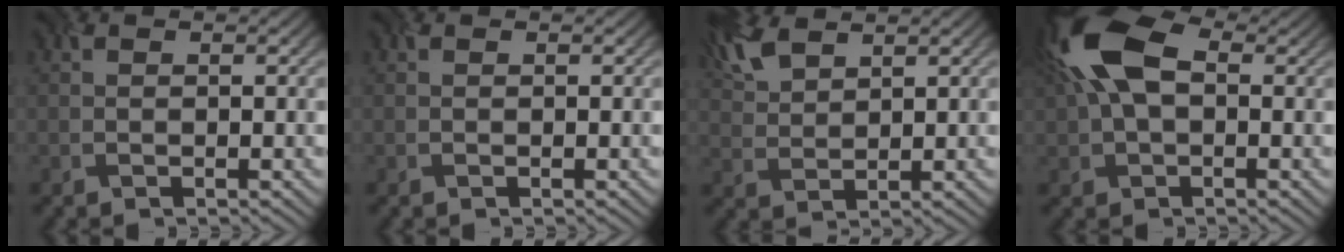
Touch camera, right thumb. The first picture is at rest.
{"total": 0.0}
{"total": 5.3, "force": [3.6, 2.2, 3.2], "torque": [-0.087, 0.011, 0.074]}
{"total": 11.5, "force": [2.6, 6.5, 9.1], "torque": [-0.207, 0.017, 0.033]}